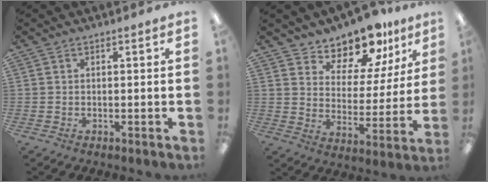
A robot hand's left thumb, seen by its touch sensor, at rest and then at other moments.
{"total": 12.0, "force": [10.9, 4.4, 2.7], "torque": [-0.049, -0.097, 0.198]}